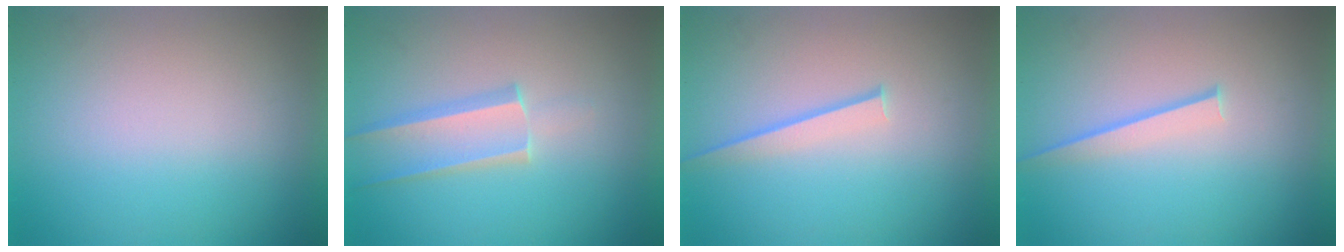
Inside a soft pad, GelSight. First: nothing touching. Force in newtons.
{"total": 2.0}
{"total": 1.1}
{"total": 1.1}